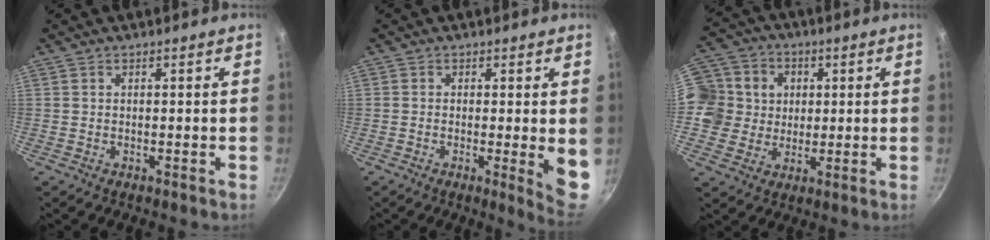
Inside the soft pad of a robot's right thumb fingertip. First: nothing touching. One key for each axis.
{"total": 6.2, "fx": -0.3, "fy": 1.1, "fz": 6.1, "tx": -0.075, "ty": -0.015, "tz": -0.005}
{"total": 12.6, "fx": 1.9, "fy": 11.7, "fz": 4.4, "tx": -0.058, "ty": 0.015, "tz": 0.024}